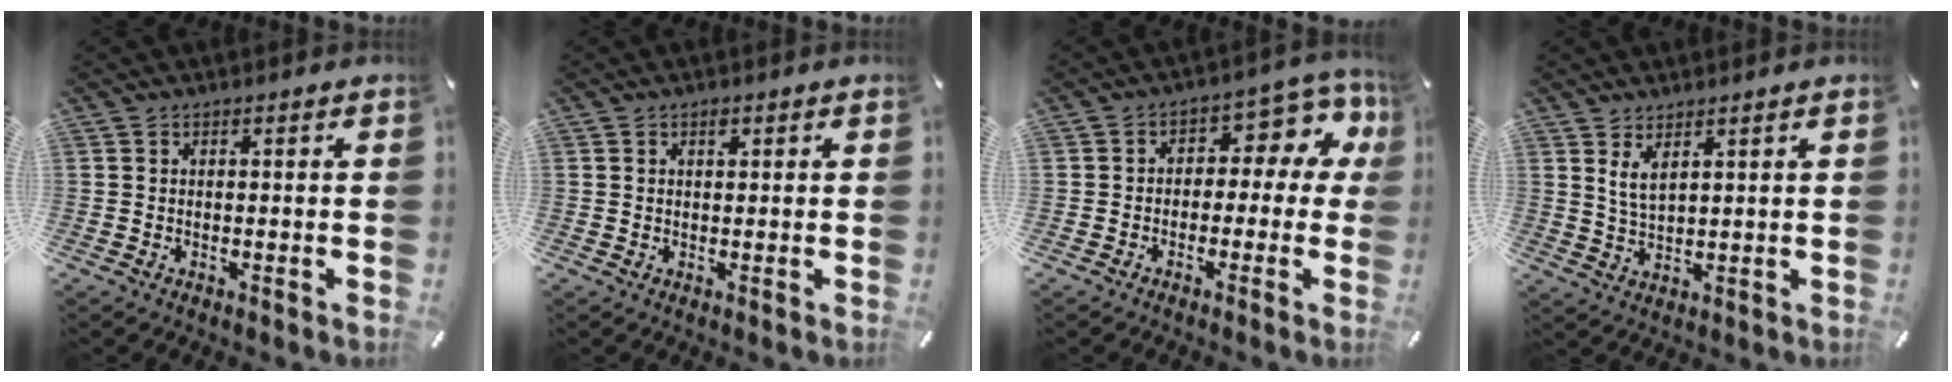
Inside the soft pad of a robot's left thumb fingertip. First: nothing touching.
{"total": 1.0, "force": [0.5, 0.5, 0.7], "torque": [-0.007, -0.001, 0.007]}
{"total": 8.2, "force": [1.1, 5.4, 6.1], "torque": [-0.073, -0.006, 0.014]}
{"total": 4.2, "force": [2.8, 1.4, 2.9], "torque": [-0.063, -0.006, 0.051]}